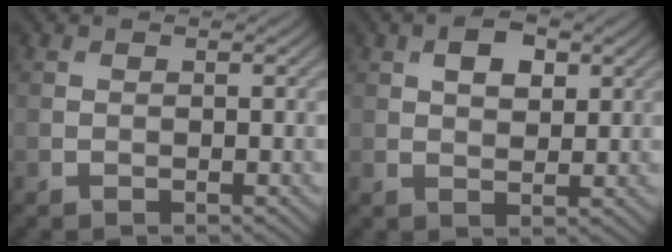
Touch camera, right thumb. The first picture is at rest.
{"total": 4.0, "force": [1.6, 2.2, 2.9], "torque": [-0.052, 0.003, 0.026]}